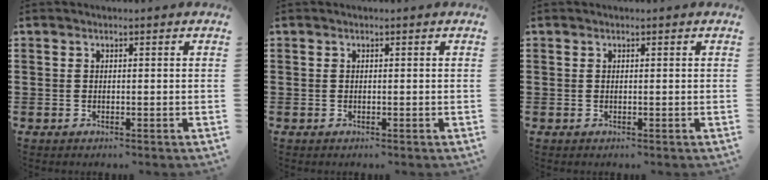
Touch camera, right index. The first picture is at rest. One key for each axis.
{"total": 0.0}
{"total": 0.0}